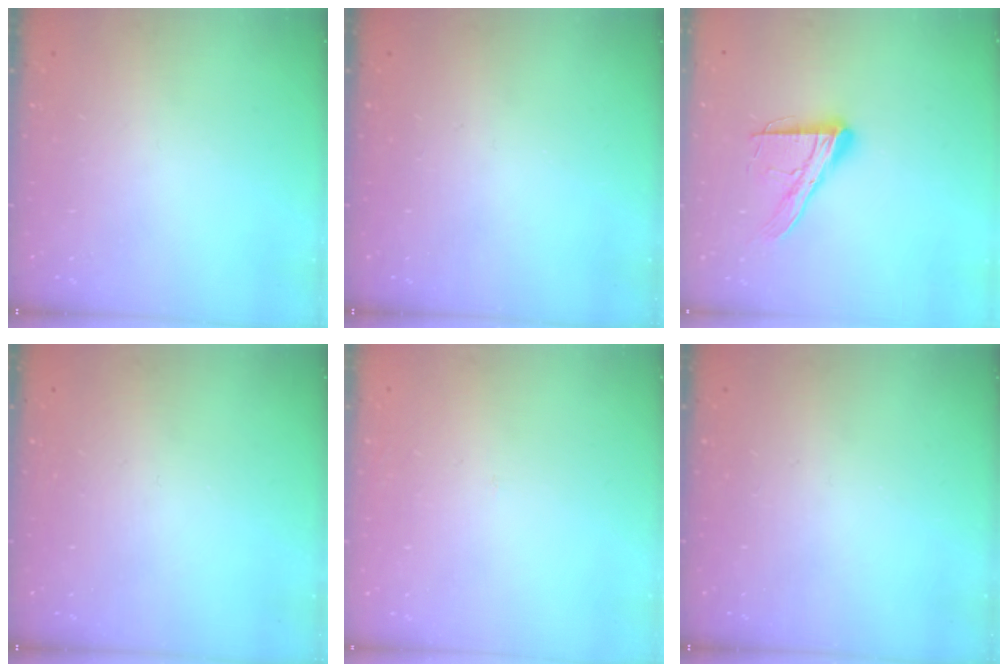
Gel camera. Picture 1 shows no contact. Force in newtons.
{"total": 0.0}
{"total": 14.9, "press": 14.8, "slide": 1.4}
{"total": 0.0}
{"total": 1.4, "press": 1.4, "slide": 0.1}
{"total": 0.0}